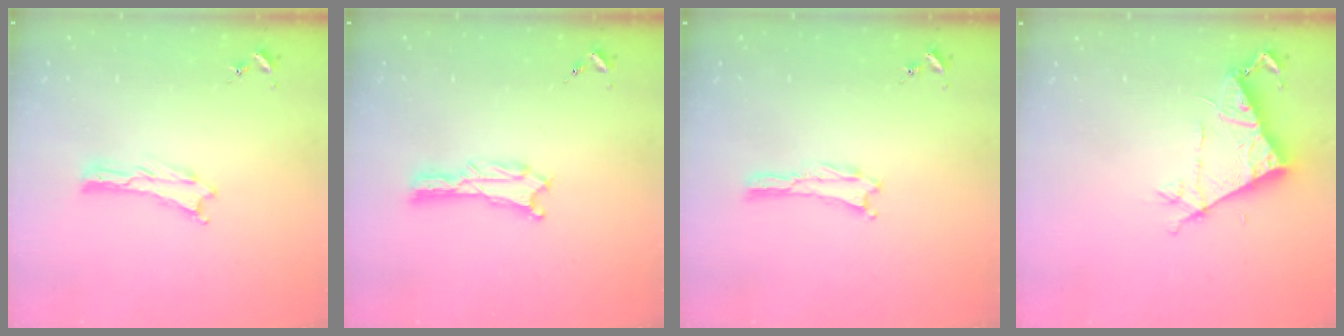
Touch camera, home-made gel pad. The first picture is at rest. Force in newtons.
{"total": 0.7, "press": 0.7, "slide": 0.1}
{"total": 0.0}
{"total": 8.3, "press": 8.3, "slide": 0.6}